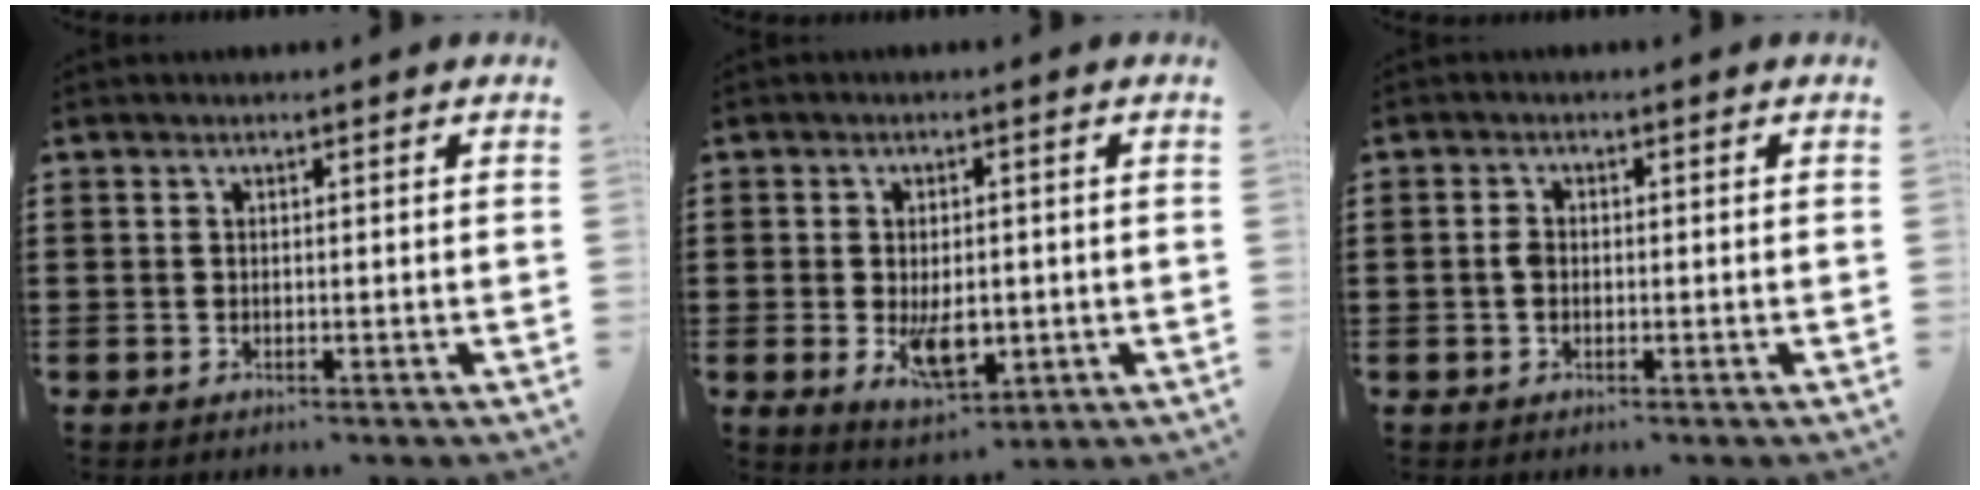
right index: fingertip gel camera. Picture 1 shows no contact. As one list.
[{"total": 6.3, "force": [-1.0, 3.2, 5.4], "torque": [-0.092, -0.009, -0.019]}, {"total": 1.6, "force": [-0.2, 1.0, 1.2], "torque": [-0.032, 0.002, -0.008]}]